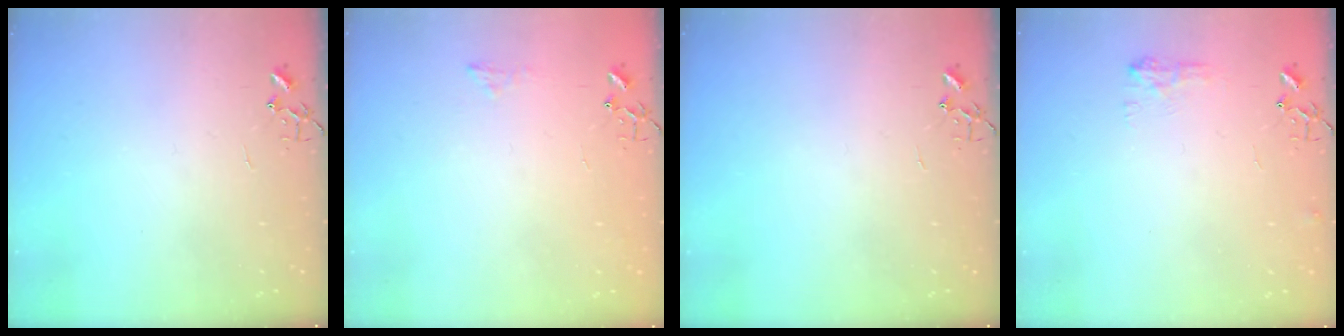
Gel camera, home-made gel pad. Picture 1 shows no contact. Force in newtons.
{"total": 5.9, "press": 5.9, "slide": 0.8}
{"total": 0.0}
{"total": 7.4, "press": 7.4, "slide": 0.5}